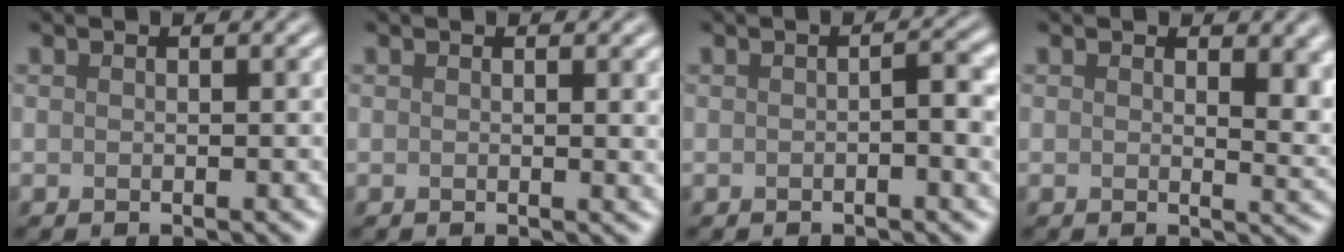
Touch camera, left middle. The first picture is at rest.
{"total": 1.5, "force": [0.3, 0.4, 1.3], "torque": [-0.010, 0.000, 0.002]}
{"total": 2.4, "force": [-0.3, 0.4, 2.3], "torque": [-0.035, 0.003, -0.005]}
{"total": 3.8, "force": [1.4, 1.8, 3.1], "torque": [-0.032, -0.008, 0.025]}